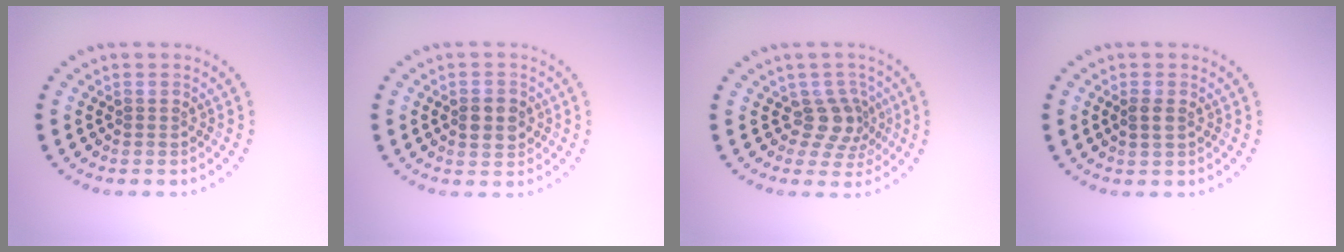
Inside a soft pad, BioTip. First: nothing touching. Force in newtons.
{"total": 2.2, "press": 2.2, "slide": 0.2}
{"total": 2.9, "press": 2.0, "slide": 2.1}
{"total": 1.2, "press": 1.2, "slide": 0.2}